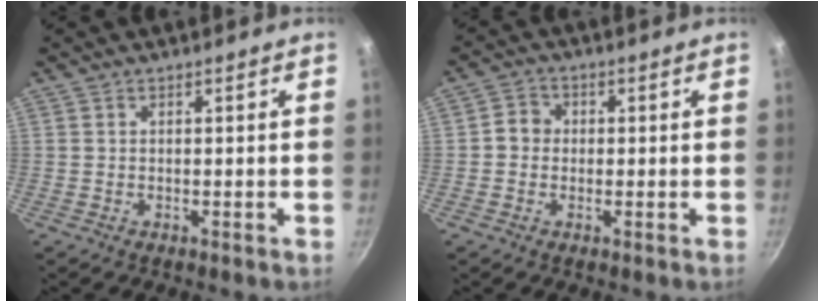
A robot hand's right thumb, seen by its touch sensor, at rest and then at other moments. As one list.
[{"total": 3.6, "force": [-0.2, 3.2, 1.5], "torque": [-0.010, 0.011, -0.011]}]